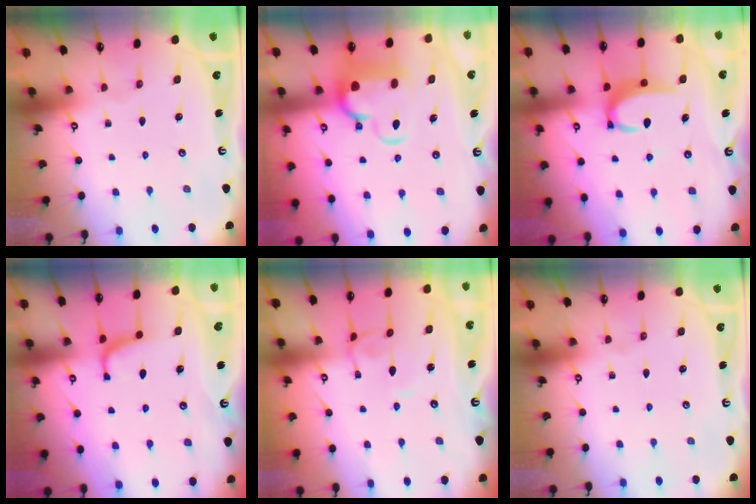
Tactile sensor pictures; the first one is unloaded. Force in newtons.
{"total": 4.1, "press": 3.8, "slide": 1.4}
{"total": 4.9, "press": 4.9, "slide": 0.4}
{"total": 2.4, "press": 2.4, "slide": 0.4}
{"total": 1.9, "press": 1.9, "slide": 0.2}
{"total": 0.0}